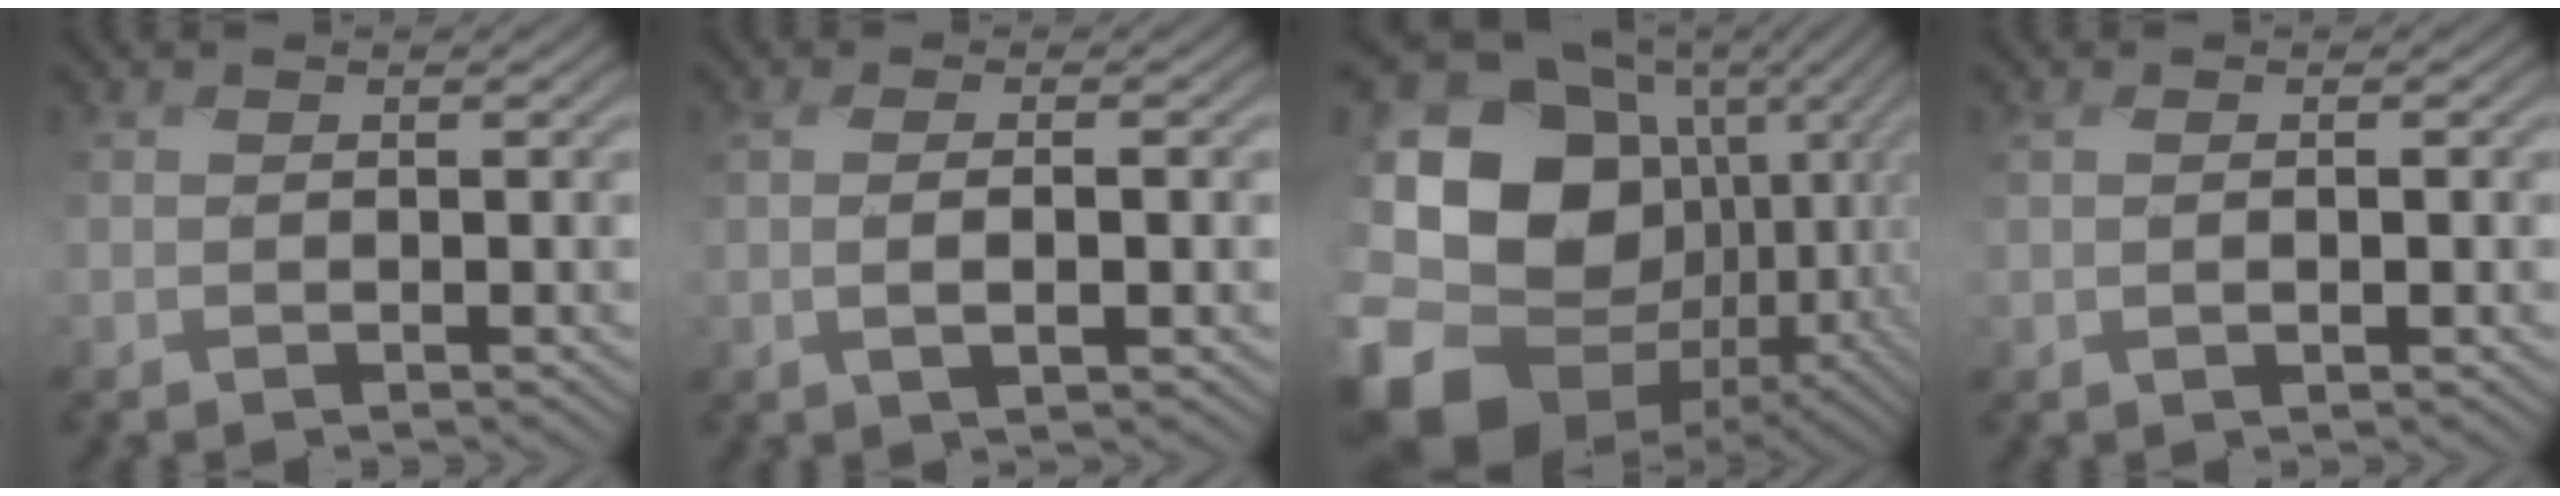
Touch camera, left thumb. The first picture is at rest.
{"total": 2.8, "force": [-0.3, 0.6, 2.7], "torque": [-0.060, -0.002, -0.005]}
{"total": 20.8, "force": [-4.2, 16.6, 11.8], "torque": [-0.290, -0.025, -0.062]}
{"total": 1.3, "force": [0.1, 0.5, 1.2], "torque": [-0.022, -0.002, 0.004]}